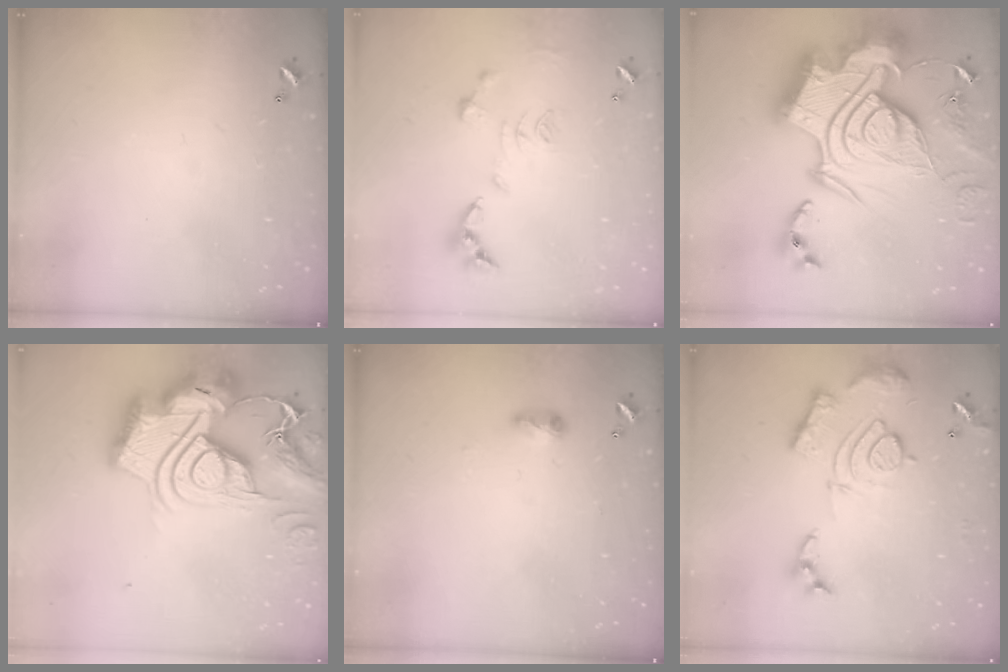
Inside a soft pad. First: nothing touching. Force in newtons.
{"total": 1.1, "press": 1.0, "slide": 0.4}
{"total": 0.6, "press": 0.6, "slide": 0.0}
{"total": 0.6, "press": 0.6, "slide": 0.0}
{"total": 4.1, "press": 4.1, "slide": 0.5}
{"total": 17.4, "press": 17.3, "slide": 1.7}